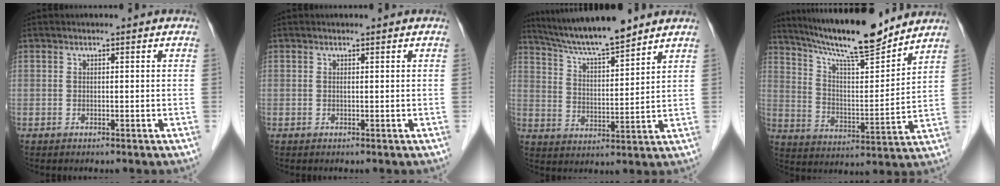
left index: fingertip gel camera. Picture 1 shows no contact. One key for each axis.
{"total": 0.0}
{"total": 11.9, "fx": 10.6, "fy": 0.5, "fz": 5.4, "tx": -0.096, "ty": 0.013, "tz": 0.185}
{"total": 16.4, "fx": 14.5, "fy": 1.3, "fz": 7.6, "tx": -0.132, "ty": -0.002, "tz": 0.241}